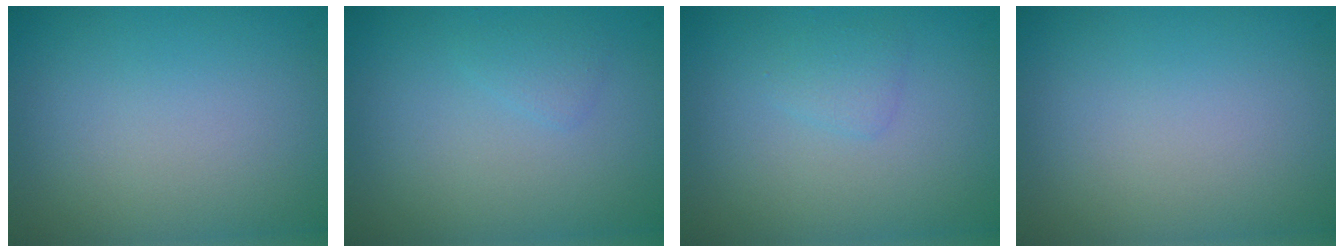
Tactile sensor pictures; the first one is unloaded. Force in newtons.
{"total": 0.9, "press": 0.9, "slide": 0.0}
{"total": 1.1, "press": 1.1, "slide": 0.0}
{"total": 0.0}